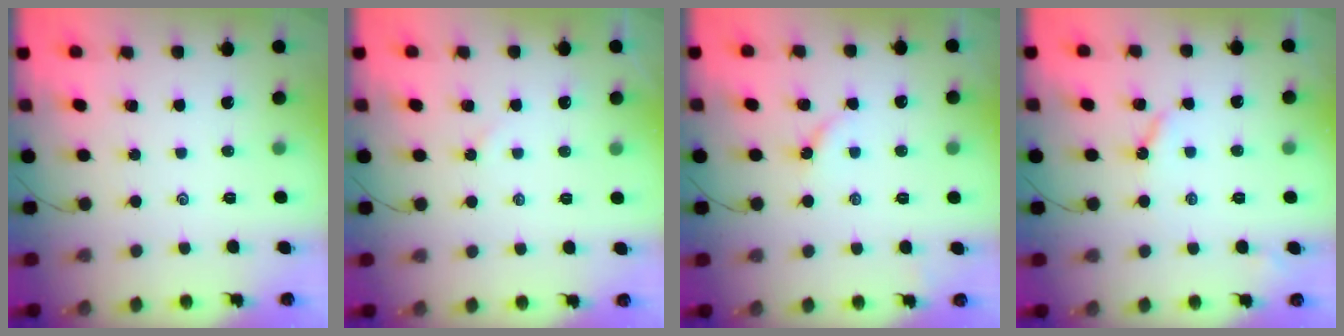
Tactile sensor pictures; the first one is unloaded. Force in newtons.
{"total": 3.8, "press": 3.8, "slide": 0.4}
{"total": 2.7, "press": 2.7, "slide": 0.4}
{"total": 3.4, "press": 3.3, "slide": 0.5}